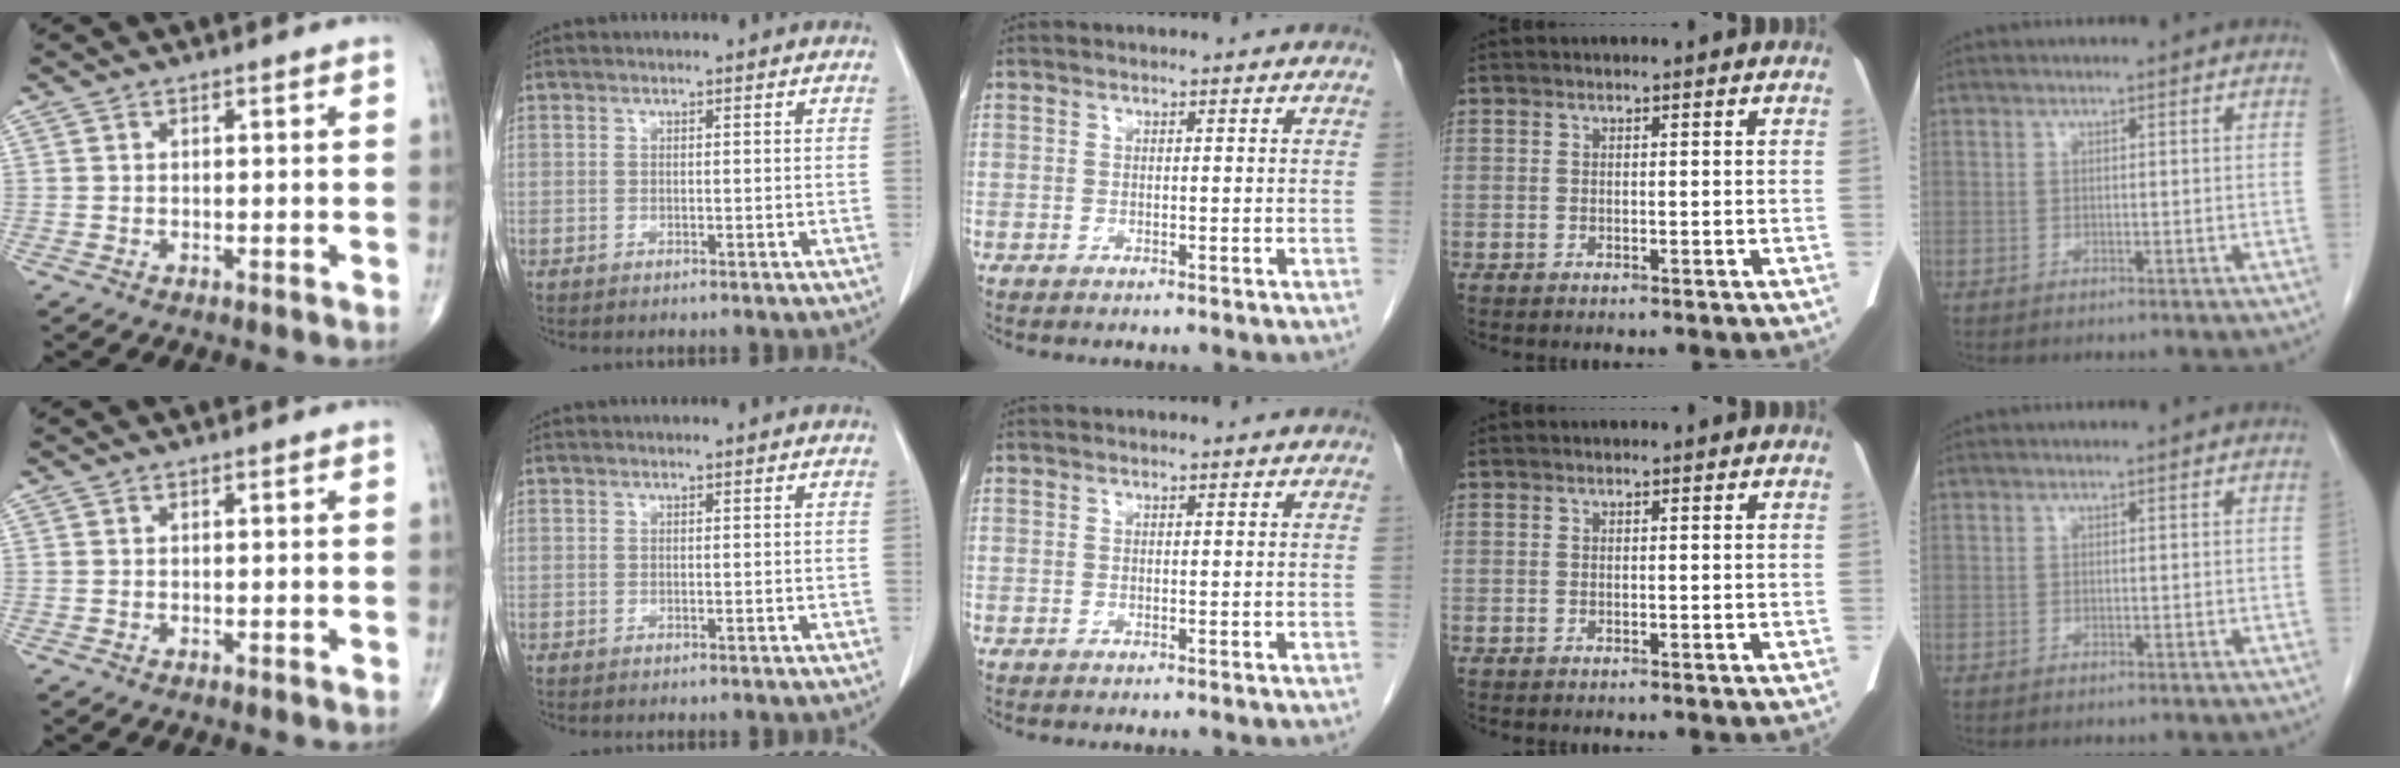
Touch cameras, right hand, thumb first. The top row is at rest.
{}